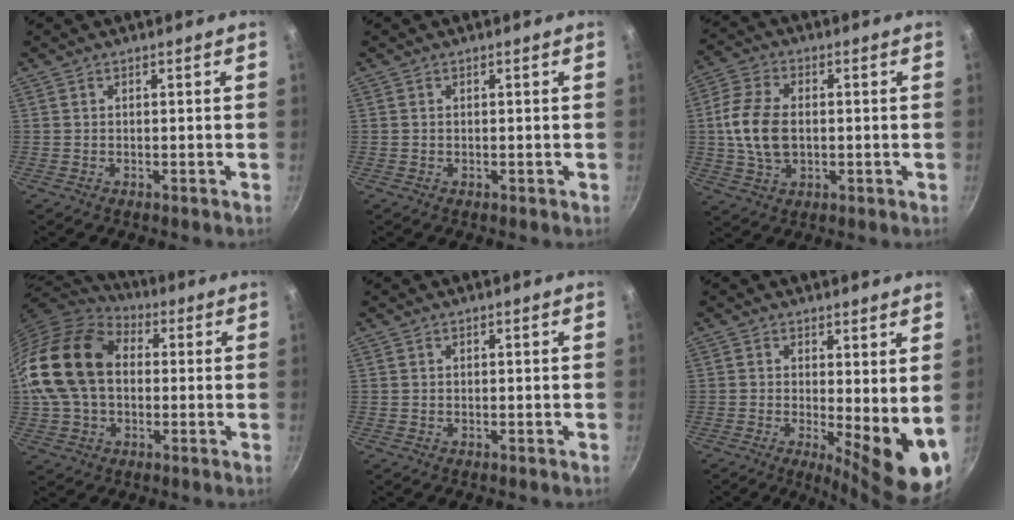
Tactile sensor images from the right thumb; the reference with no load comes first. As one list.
[{"total": 0.0}, {"total": 10.8, "force": [0.0, 7.1, 8.2], "torque": [-0.153, 0.011, -0.004]}, {"total": 20.4, "force": [1.2, 14.5, 14.4], "torque": [-0.271, 0.037, 0.014]}, {"total": 0.0}, {"total": 10.6, "force": [-0.1, 3.4, 10.0], "torque": [-0.117, -0.022, 0.005]}]